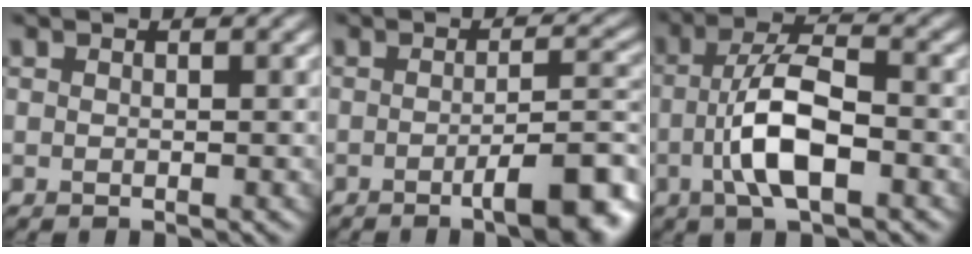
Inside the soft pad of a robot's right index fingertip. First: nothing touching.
{"total": 7.8, "force": [-3.5, 2.0, 6.7], "torque": [-0.076, 0.002, -0.048]}
{"total": 6.2, "force": [-1.6, 2.2, 5.6], "torque": [-0.105, 0.008, -0.034]}